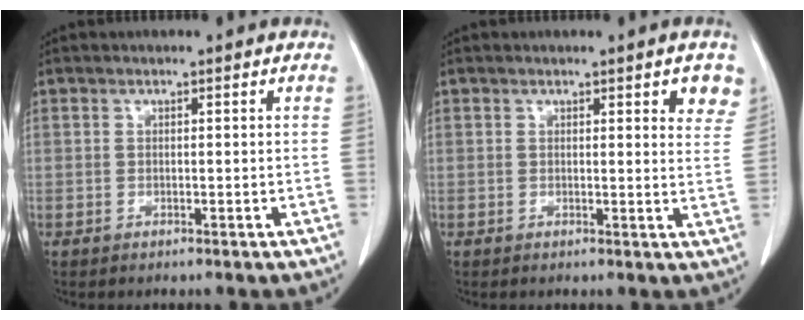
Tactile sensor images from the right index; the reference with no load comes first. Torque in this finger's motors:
{"motor_torque": [0.21, 0.19, 0.06, 0.00]}